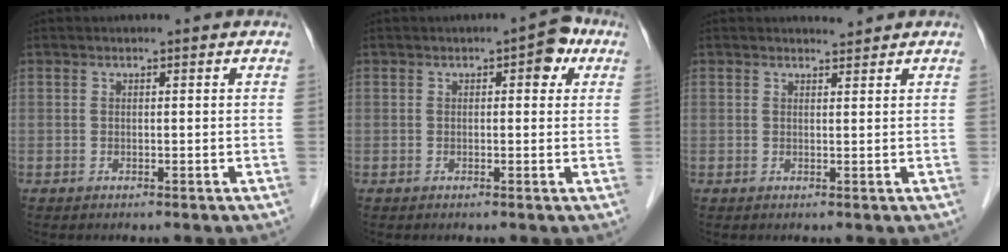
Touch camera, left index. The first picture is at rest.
{"total": 3.6, "force": [1.4, 1.6, 2.9], "torque": [-0.027, 0.018, 0.010]}
{"total": 1.1, "force": [1.1, -0.1, -0.2], "torque": [-0.005, -0.006, 0.018]}